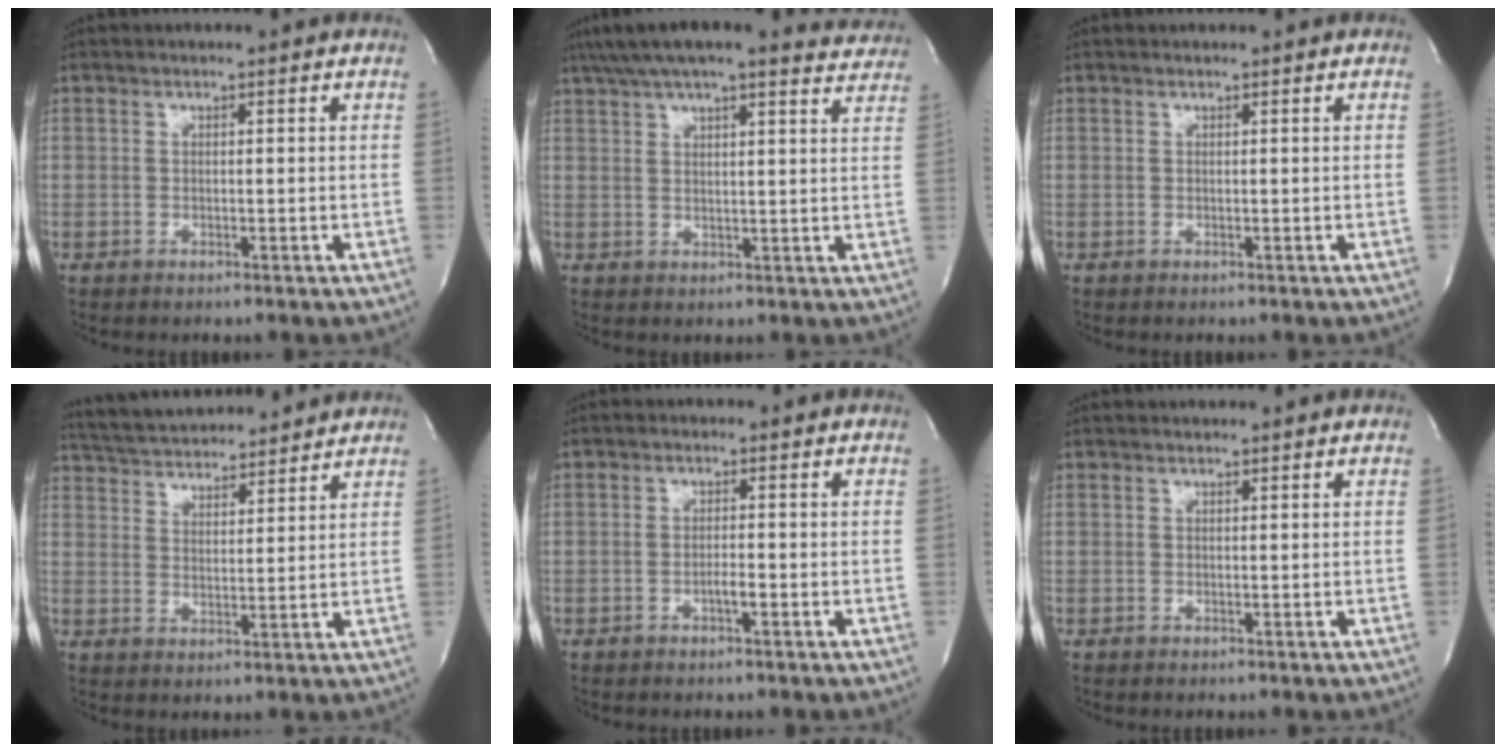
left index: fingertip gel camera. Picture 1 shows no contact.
{"total": 20.8, "force": [18.4, 3.4, 9.0], "torque": [-0.145, 0.019, 0.231]}
{"total": 0.0}
{"total": 14.5, "force": [13.6, 2.2, 4.3], "torque": [-0.080, 0.031, 0.213]}
{"total": 1.6, "force": [-0.8, 0.2, 1.4], "torque": [-0.026, 0.001, -0.014]}
{"total": 0.8, "force": [0.8, 0.0, 0.1], "torque": [-0.005, 0.010, 0.015]}